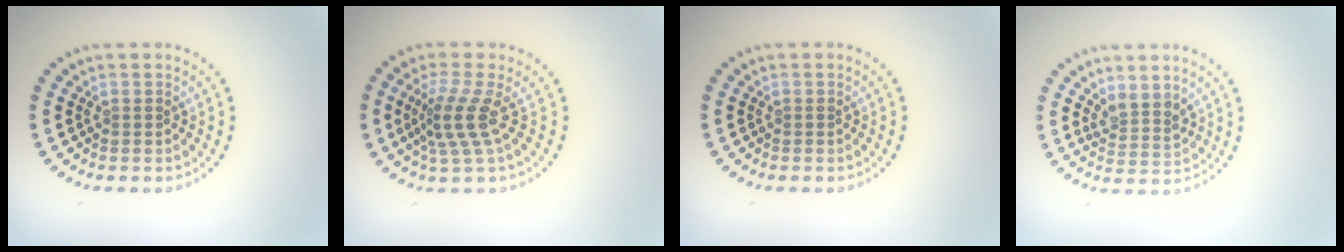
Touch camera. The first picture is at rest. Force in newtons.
{"total": 3.3, "press": 2.3, "slide": 2.4}
{"total": 0.0}
{"total": 2.4, "press": 1.9, "slide": 1.5}